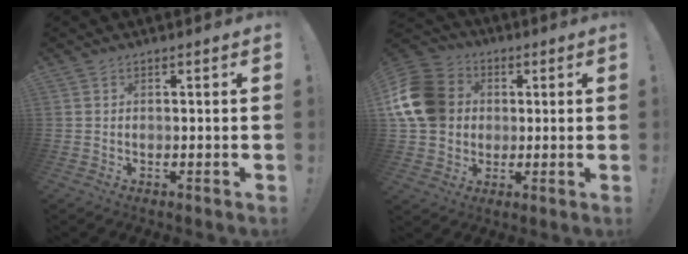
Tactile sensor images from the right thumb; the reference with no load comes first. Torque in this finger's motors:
{"motor_torque": [1.04, 1.58, 0.11, 0.10, 0.30]}